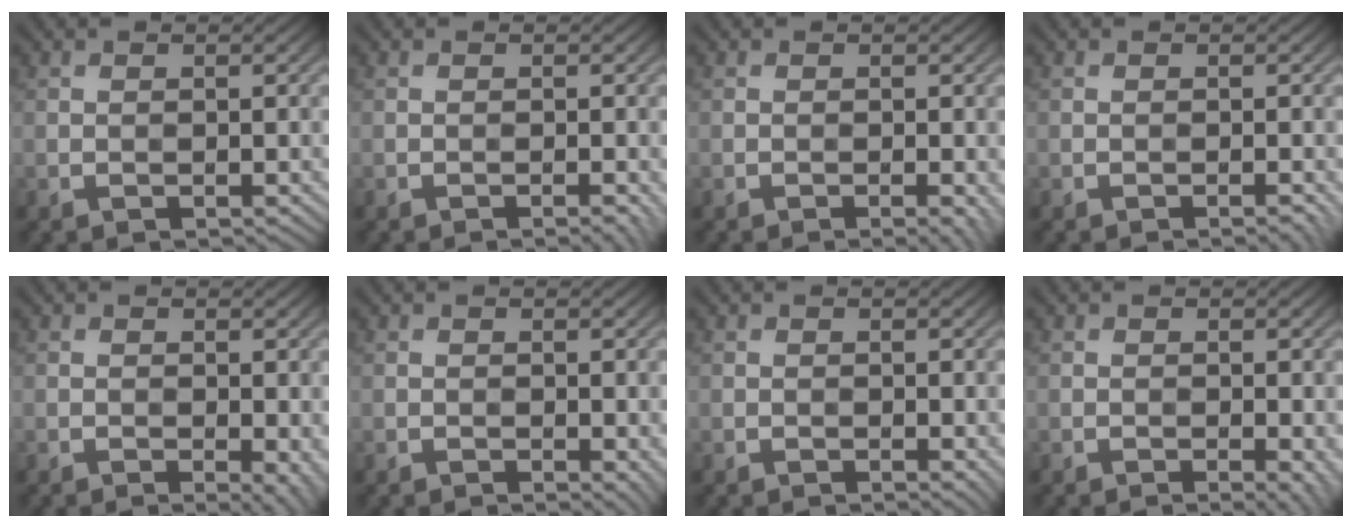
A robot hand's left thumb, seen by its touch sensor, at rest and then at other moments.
{"total": 1.1, "force": [-0.5, 0.1, 0.9], "torque": [-0.010, 0.000, -0.010]}
{"total": 1.4, "force": [-0.5, 0.2, 1.3], "torque": [-0.015, -0.001, -0.010]}
{"total": 0.8, "force": [-0.5, 0.1, 0.6], "torque": [-0.009, 0.000, -0.010]}
{"total": 2.3, "force": [-0.7, 0.8, 2.0], "torque": [-0.025, -0.006, -0.008]}
{"total": 1.2, "force": [-0.2, 0.6, 1.0], "torque": [-0.015, -0.007, -0.003]}
{"total": 0.7, "force": [-0.1, 0.3, 0.6], "torque": [-0.009, -0.004, -0.002]}
{"total": 1.7, "force": [-0.6, 0.3, 1.5], "torque": [-0.021, -0.003, -0.009]}